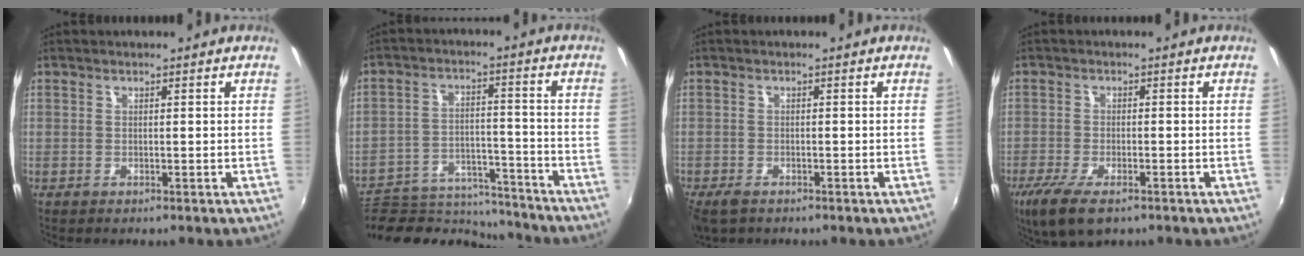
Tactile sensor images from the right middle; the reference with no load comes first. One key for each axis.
{"total": 14.7, "fx": -13.7, "fy": 4.6, "fz": 2.6, "tx": -0.061, "ty": 0.020, "tz": -0.203}
{"total": 3.9, "fx": -2.8, "fy": 1.8, "fz": 2.0, "tx": -0.050, "ty": -0.016, "tz": -0.052}
{"total": 9.1, "fx": -5.7, "fy": 3.3, "fz": 6.3, "tx": -0.147, "ty": -0.036, "tz": -0.102}